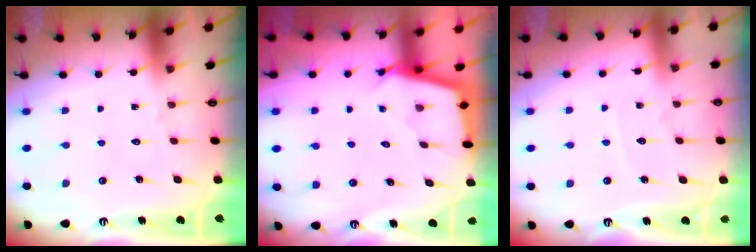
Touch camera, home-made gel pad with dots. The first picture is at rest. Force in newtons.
{"total": 2.5, "press": 2.5, "slide": 0.1}
{"total": 3.7, "press": 3.7, "slide": 0.1}